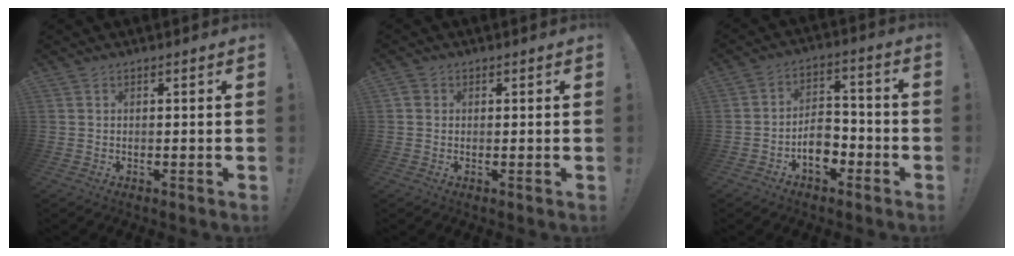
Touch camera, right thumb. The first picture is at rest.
{"total": 1.6, "force": [0.5, 1.4, 0.7], "torque": [-0.015, 0.005, 0.011]}
{"total": 9.7, "force": [-4.2, 6.5, 5.8], "torque": [-0.086, 0.026, -0.070]}